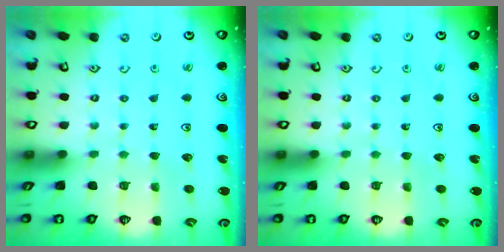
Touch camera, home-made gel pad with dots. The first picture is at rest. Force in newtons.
{"total": 0.0}